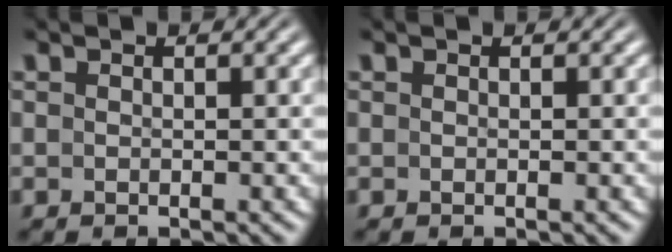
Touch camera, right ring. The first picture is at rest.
{"total": 1.2, "force": [-0.3, -1.1, -0.4], "torque": [0.014, -0.011, 0.005]}